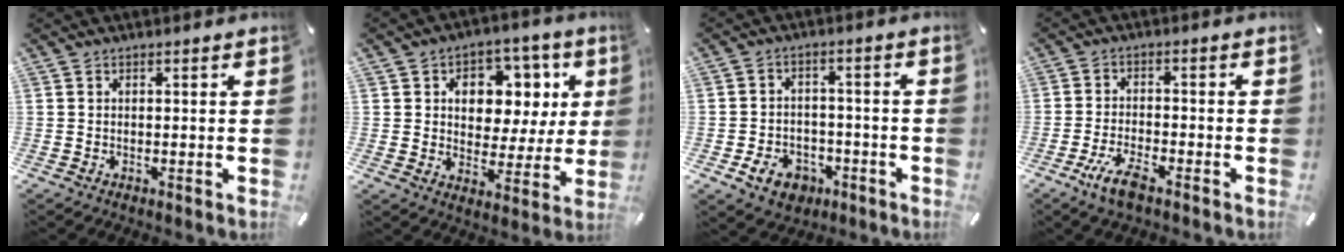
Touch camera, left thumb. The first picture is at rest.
{"total": 10.4, "force": [2.9, 8.6, 5.0], "torque": [-0.071, -0.019, 0.051]}
{"total": 7.9, "force": [-3.9, 6.0, 3.3], "torque": [-0.061, 0.025, -0.070]}
{"total": 6.5, "force": [-4.3, 2.1, 4.4], "torque": [-0.097, 0.009, -0.079]}